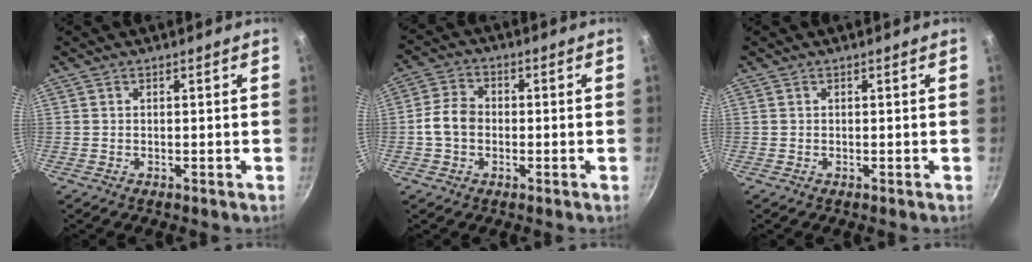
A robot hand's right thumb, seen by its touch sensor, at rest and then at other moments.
{"total": 6.0, "force": [-0.9, 4.7, 3.6], "torque": [-0.051, 0.020, -0.027]}
{"total": 0.0}